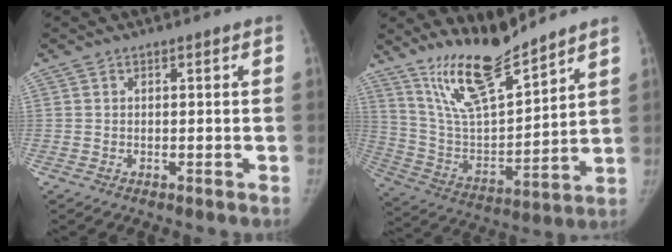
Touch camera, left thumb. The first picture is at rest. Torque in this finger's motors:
{"motor_torque": [0.33, 0.11, 1.42, -1.35, 0.09]}